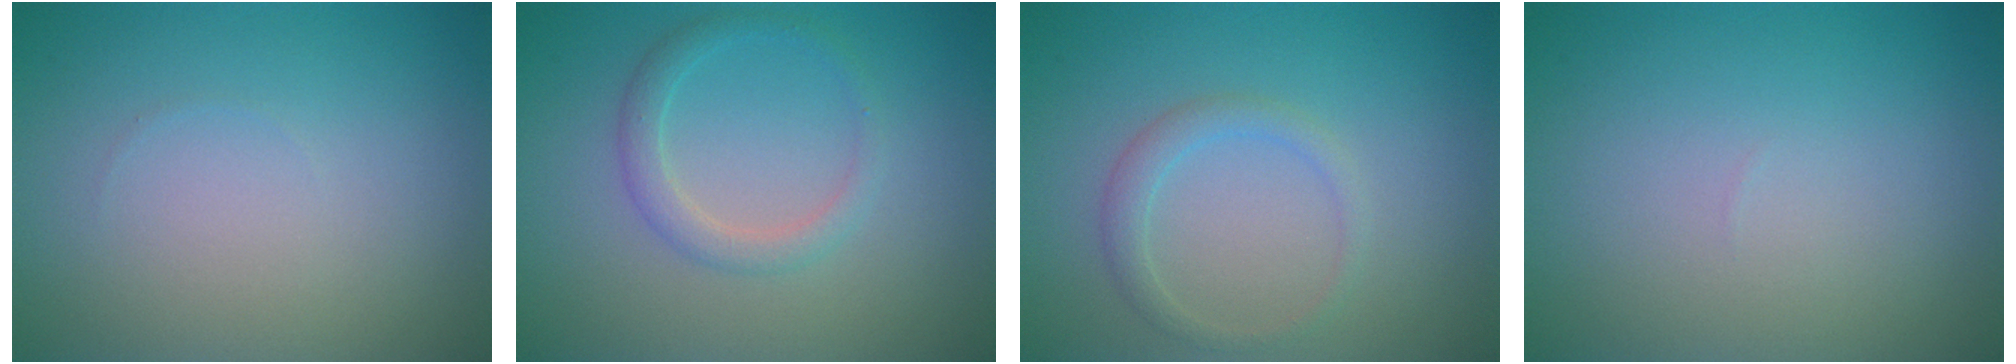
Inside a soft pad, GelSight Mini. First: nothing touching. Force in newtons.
{"total": 2.0, "press": 2.0, "slide": 0.0}
{"total": 1.7, "press": 1.7, "slide": 0.1}
{"total": 0.0}